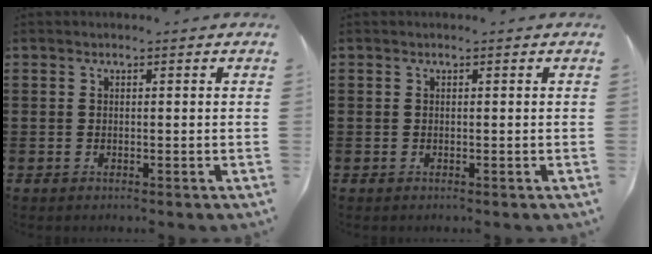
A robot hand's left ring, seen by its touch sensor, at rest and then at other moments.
{"total": 0.0}